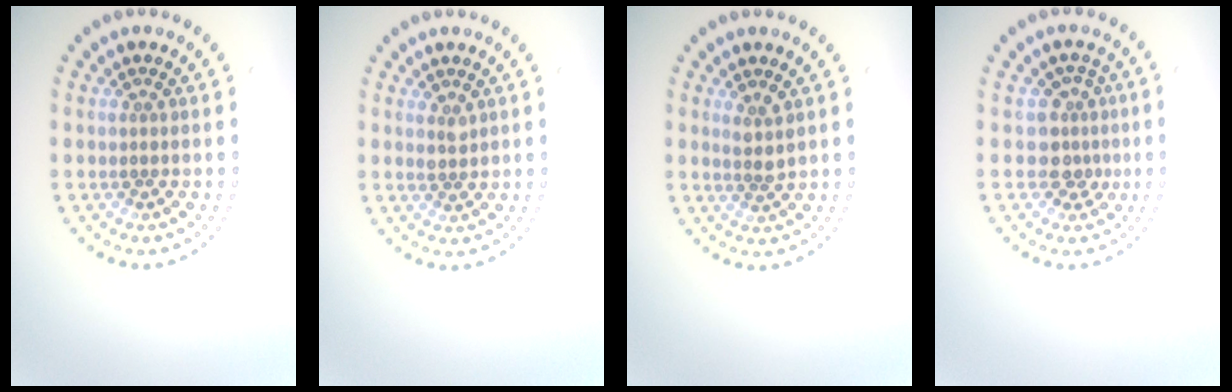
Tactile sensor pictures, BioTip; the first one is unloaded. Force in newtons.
{"total": 1.0, "press": 1.0, "slide": 0.2}
{"total": 1.6, "press": 1.4, "slide": 0.9}
{"total": 2.6, "press": 1.9, "slide": 1.7}